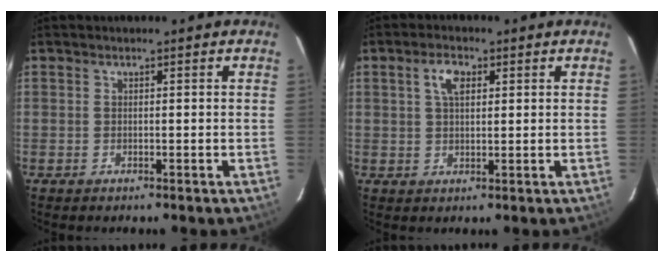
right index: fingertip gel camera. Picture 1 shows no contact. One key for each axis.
{"total": 4.1, "fx": 1.5, "fy": 2.1, "fz": 3.1, "tx": -0.057, "ty": 0.010, "tz": 0.028}